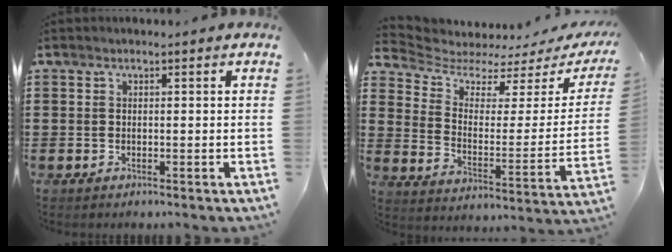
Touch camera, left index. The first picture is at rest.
{"total": 4.4, "force": [4.0, 1.5, 1.3], "torque": [-0.054, -0.031, 0.063]}